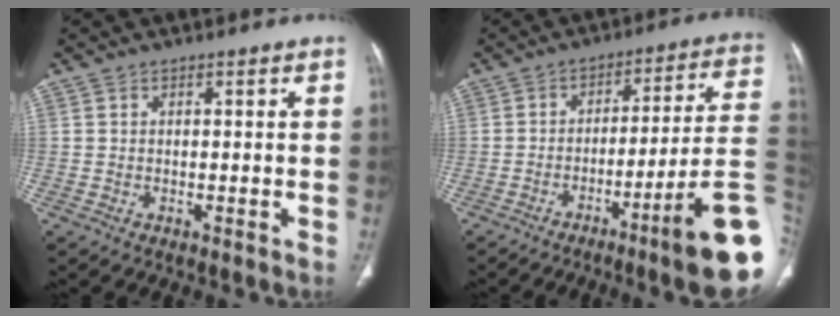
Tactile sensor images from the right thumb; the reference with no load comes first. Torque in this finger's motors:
{"motor_torque": [2.74, 1.01, 1.23, -1.54, 0.34]}